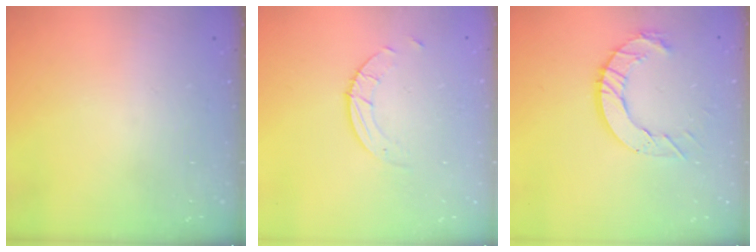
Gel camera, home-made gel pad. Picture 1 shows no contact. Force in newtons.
{"total": 2.7, "press": 2.7, "slide": 0.3}
{"total": 9.8, "press": 9.7, "slide": 1.1}